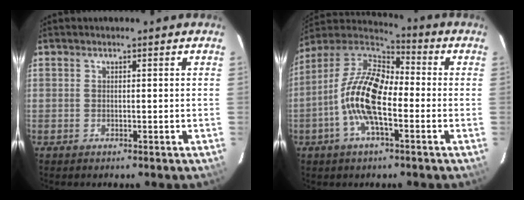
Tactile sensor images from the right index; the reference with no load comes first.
{"total": 14.4, "force": [-3.7, 6.1, 12.5], "torque": [-0.249, 0.007, -0.084]}